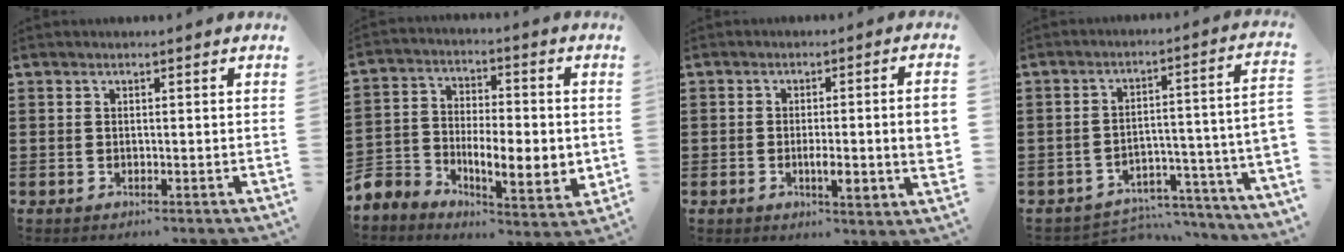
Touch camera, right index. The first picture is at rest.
{"total": 7.3, "force": [-1.9, 4.9, 5.0], "torque": [-0.111, -0.011, -0.032]}
{"total": 5.6, "force": [-0.8, 0.7, 5.5], "torque": [-0.091, -0.002, -0.014]}
{"total": 4.4, "force": [-4.0, 0.3, 1.7], "torque": [-0.031, -0.014, -0.080]}